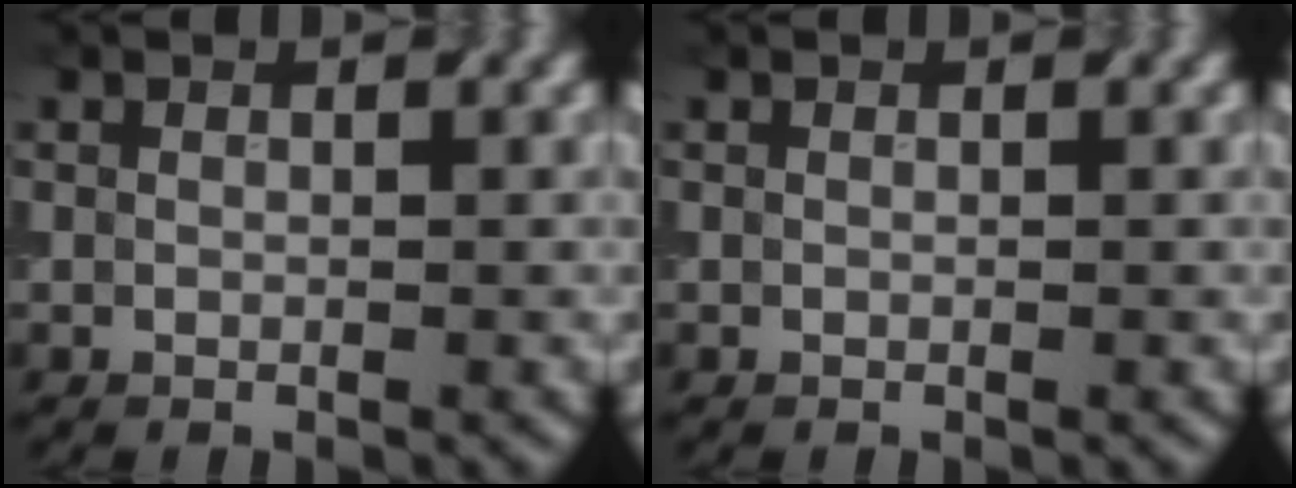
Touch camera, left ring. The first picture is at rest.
{"total": 0.0}